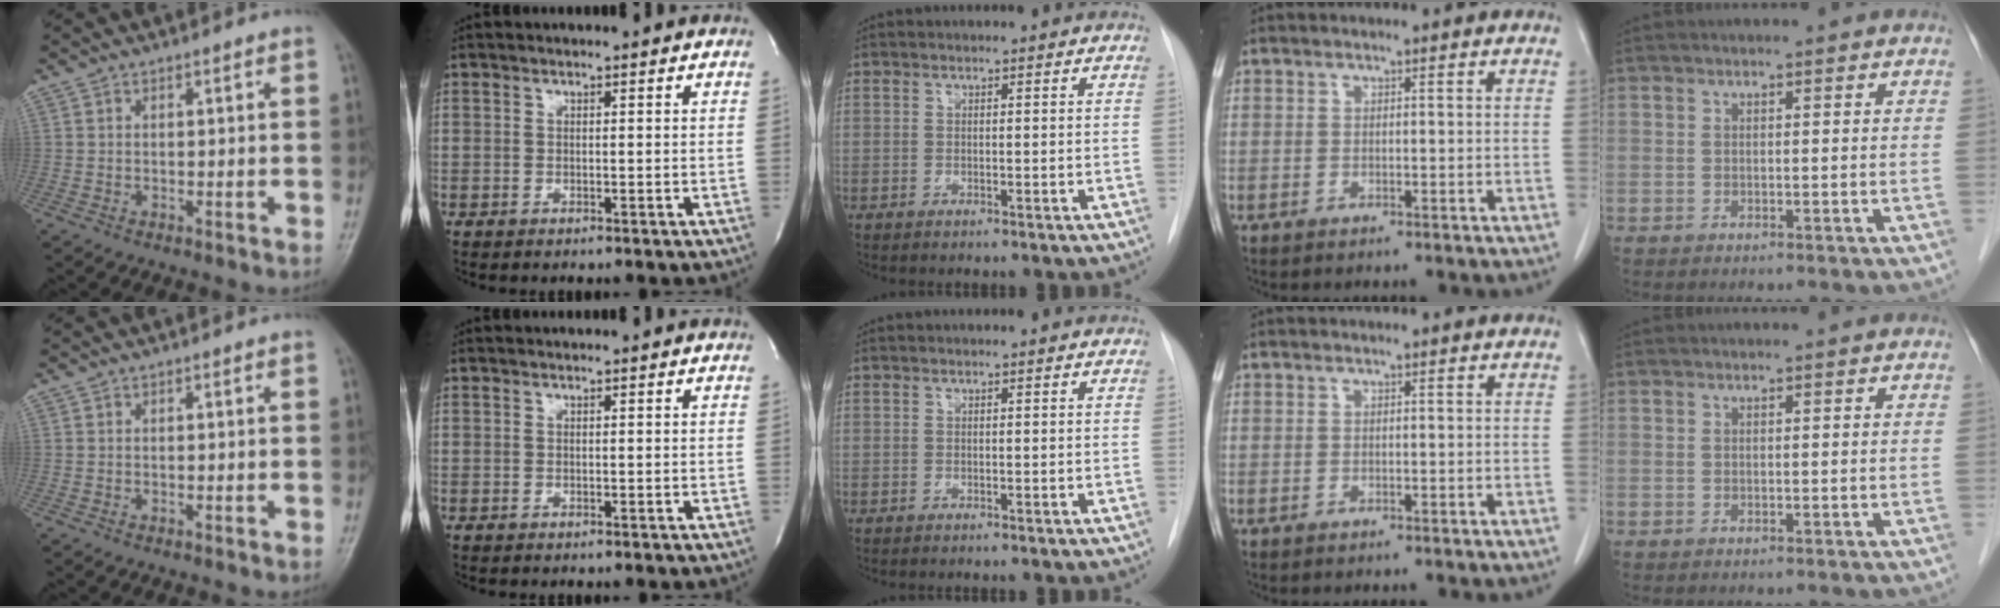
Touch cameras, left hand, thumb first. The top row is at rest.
{}